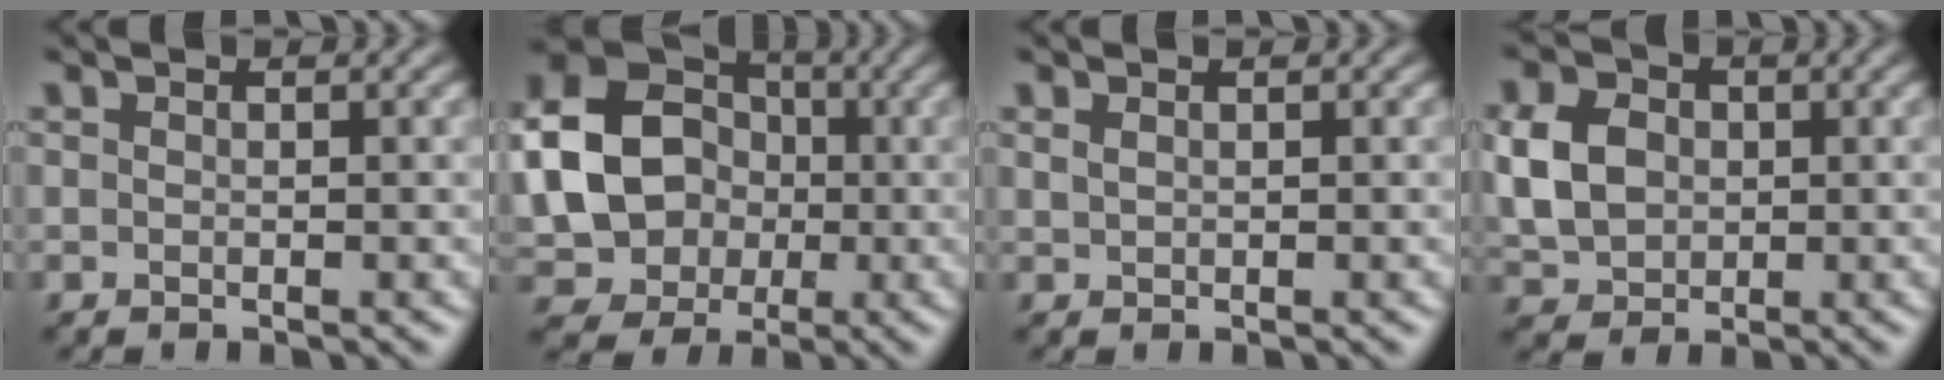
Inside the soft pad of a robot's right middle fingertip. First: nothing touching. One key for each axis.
{"total": 11.7, "fx": -0.1, "fy": 9.9, "fz": 6.3, "tx": -0.142, "ty": 0.001, "tz": -0.013}
{"total": 0.6, "fx": 0.4, "fy": 0.3, "fz": 0.4, "tx": -0.013, "ty": 0.001, "tz": 0.011}
{"total": 5.5, "fx": 0.4, "fy": 4.4, "fz": 3.2, "tx": -0.082, "ty": 0.008, "tz": 0.004}